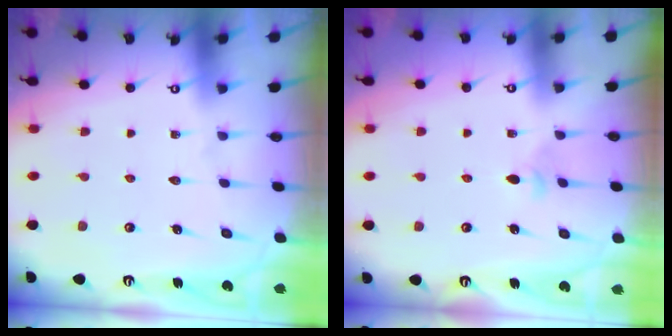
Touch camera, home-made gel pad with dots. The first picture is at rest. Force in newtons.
{"total": 3.2, "press": 3.1, "slide": 0.8}